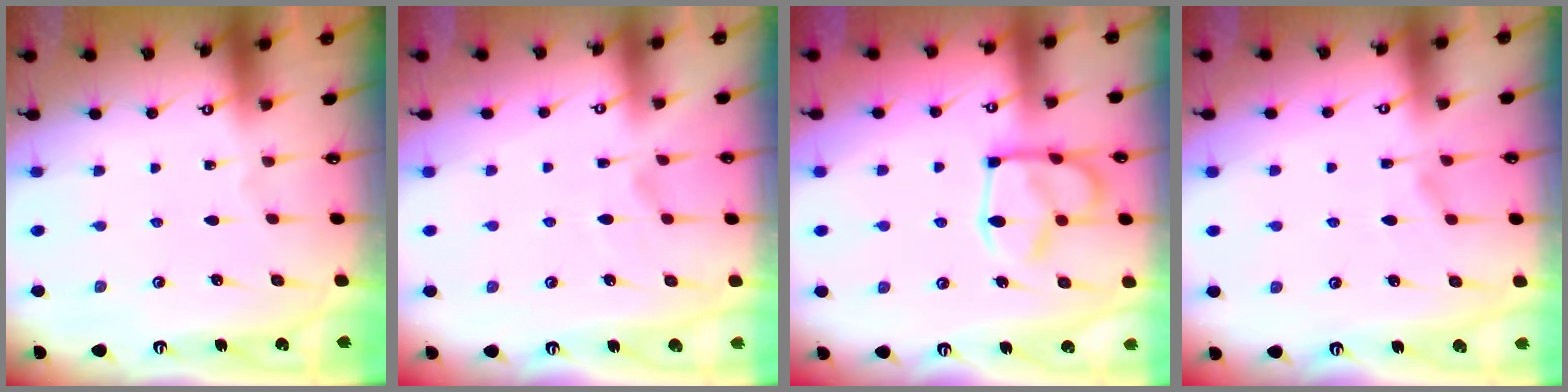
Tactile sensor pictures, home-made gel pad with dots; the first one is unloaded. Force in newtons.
{"total": 3.8, "press": 3.6, "slide": 1.3}
{"total": 14.6, "press": 14.6, "slide": 0.9}
{"total": 1.2, "press": 0.1, "slide": 1.2}